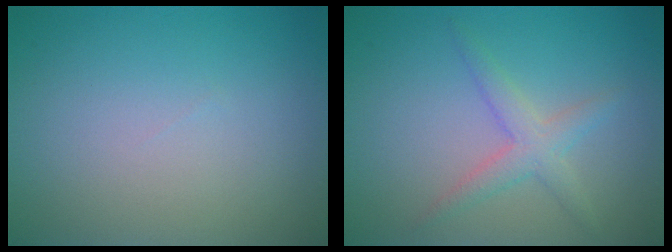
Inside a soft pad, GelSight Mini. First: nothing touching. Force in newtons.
{"total": 2.4, "press": 2.4, "slide": 0.0}